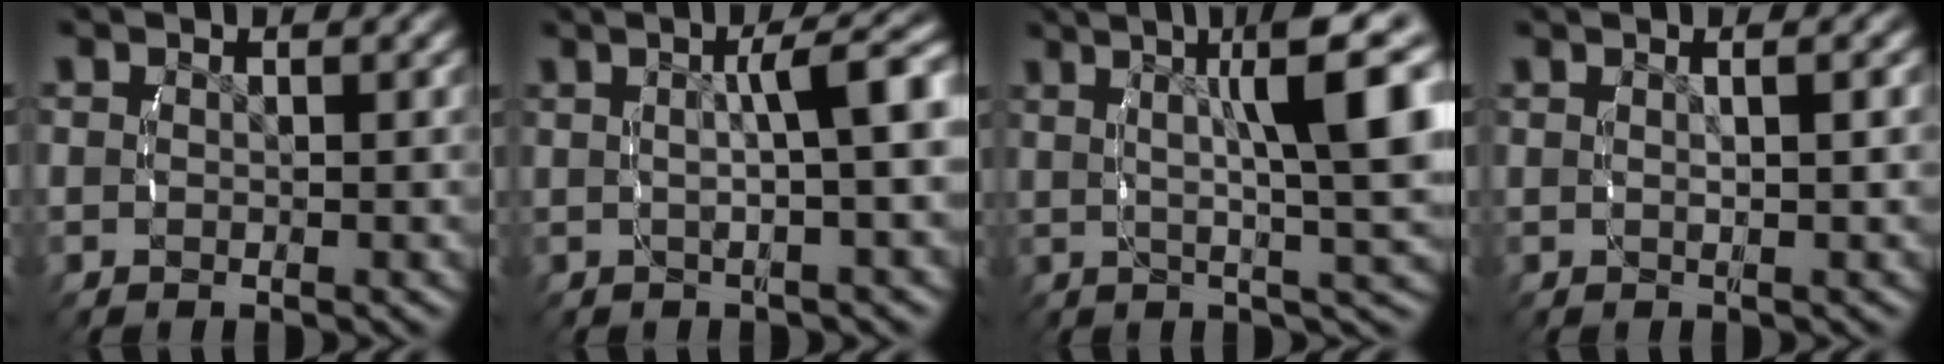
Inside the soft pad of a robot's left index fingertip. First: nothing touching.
{"total": 5.2, "force": [0.9, 1.5, 4.9], "torque": [-0.059, 0.026, 0.009]}
{"total": 11.5, "force": [4.7, 3.5, 9.9], "torque": [-0.112, 0.042, 0.057]}
{"total": 1.4, "force": [0.6, 0.0, 1.2], "torque": [-0.011, 0.008, 0.011]}